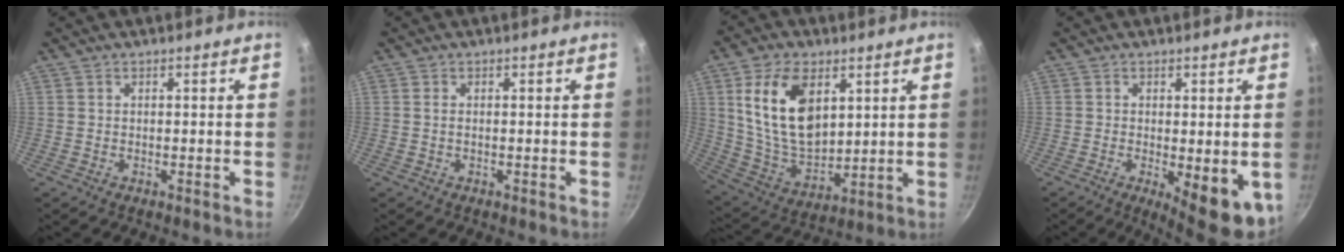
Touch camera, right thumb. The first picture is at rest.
{"total": 0.6, "force": [0.1, 0.2, 0.5], "torque": [-0.011, -0.001, 0.002]}
{"total": 17.1, "force": [5.8, 9.7, 12.8], "torque": [-0.217, -0.026, 0.122]}
{"total": 10.8, "force": [-3.5, 3.9, 9.5], "torque": [-0.118, -0.020, -0.040]}